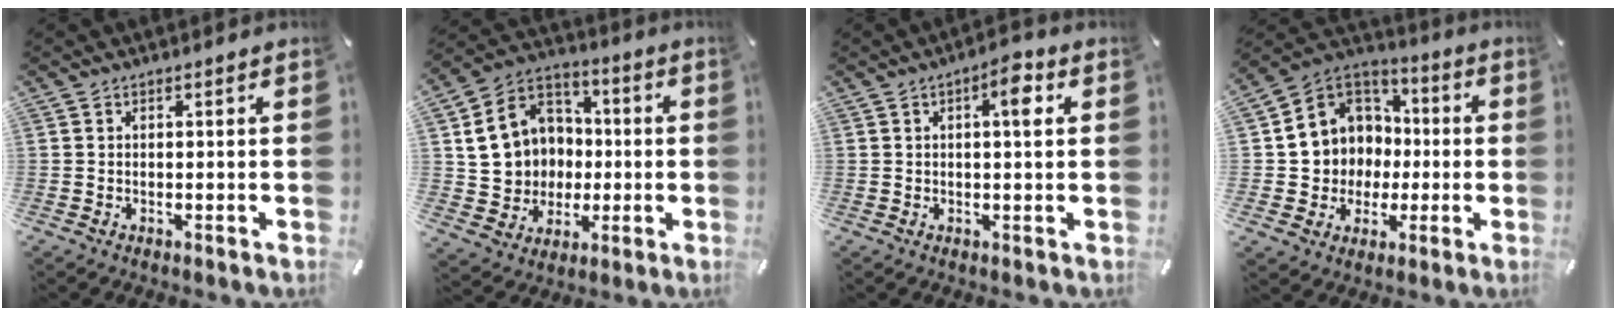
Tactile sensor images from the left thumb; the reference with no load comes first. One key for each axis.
{"total": 14.8, "fx": 0.4, "fy": 14.0, "fz": 4.6, "tx": -0.090, "ty": 0.007, "tz": 0.020}
{"total": 5.1, "fx": 1.6, "fy": 1.5, "fz": 4.6, "tx": -0.061, "ty": -0.005, "tz": 0.017}
{"total": 11.2, "fx": -1.0, "fy": 11.1, "fz": 0.8, "tx": -0.023, "ty": -0.013, "tz": -0.009}